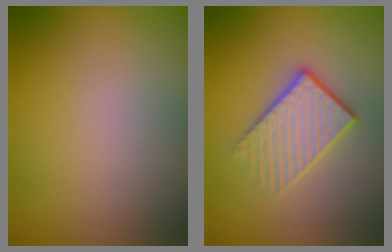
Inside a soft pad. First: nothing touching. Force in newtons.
{"total": 3.2, "press": 3.0, "slide": 1.3}